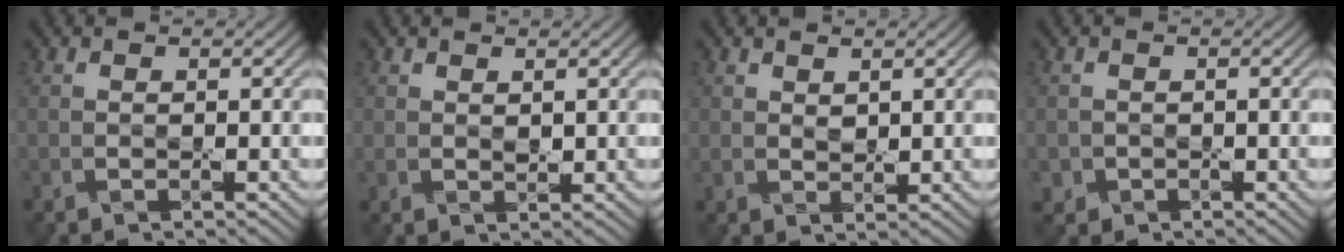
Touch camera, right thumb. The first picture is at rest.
{"total": 1.1, "force": [0.7, 0.6, 0.6], "torque": [-0.015, -0.005, 0.018]}
{"total": 1.5, "force": [1.0, 0.8, 0.7], "torque": [-0.018, -0.005, 0.025]}
{"total": 1.4, "force": [-0.6, 1.3, 0.1], "torque": [0.003, -0.008, -0.012]}